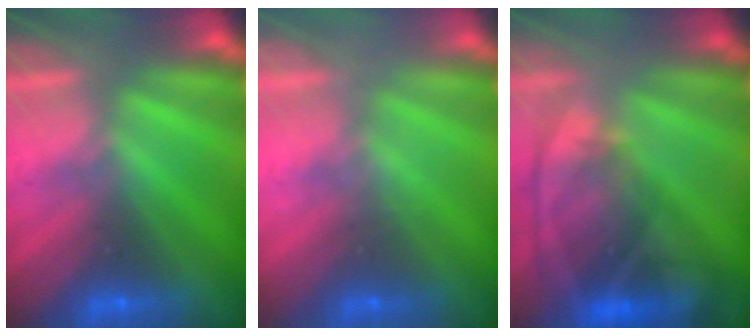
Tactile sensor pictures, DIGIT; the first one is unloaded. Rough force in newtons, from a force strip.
{"total": 2.1}
{"total": 7.5}